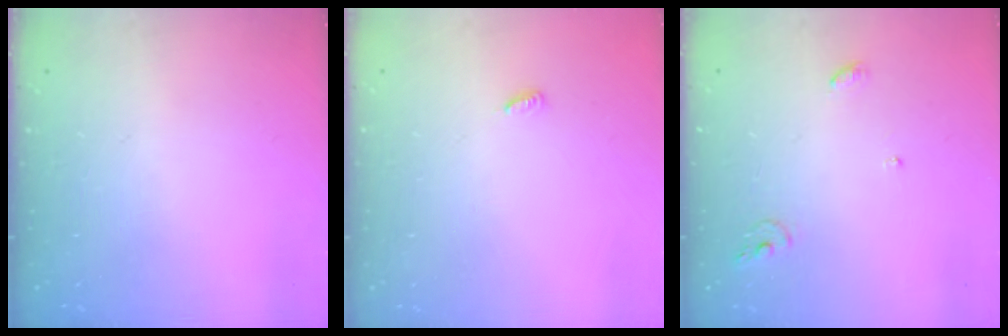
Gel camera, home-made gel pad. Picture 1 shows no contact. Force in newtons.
{"total": 3.2, "press": 3.2, "slide": 0.5}
{"total": 5.4, "press": 5.4, "slide": 0.2}